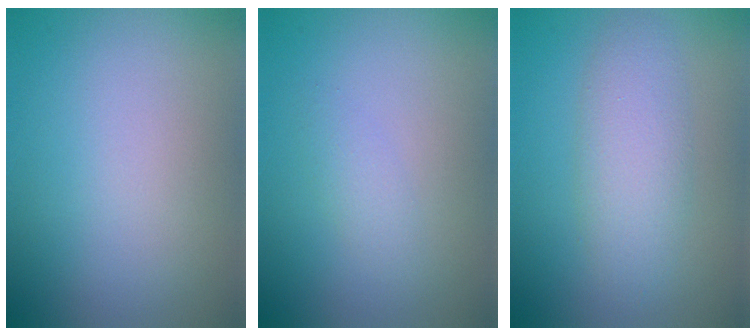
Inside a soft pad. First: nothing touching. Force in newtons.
{"total": 1.2, "press": 1.2, "slide": 0.1}
{"total": 3.8, "press": 3.8, "slide": 0.1}